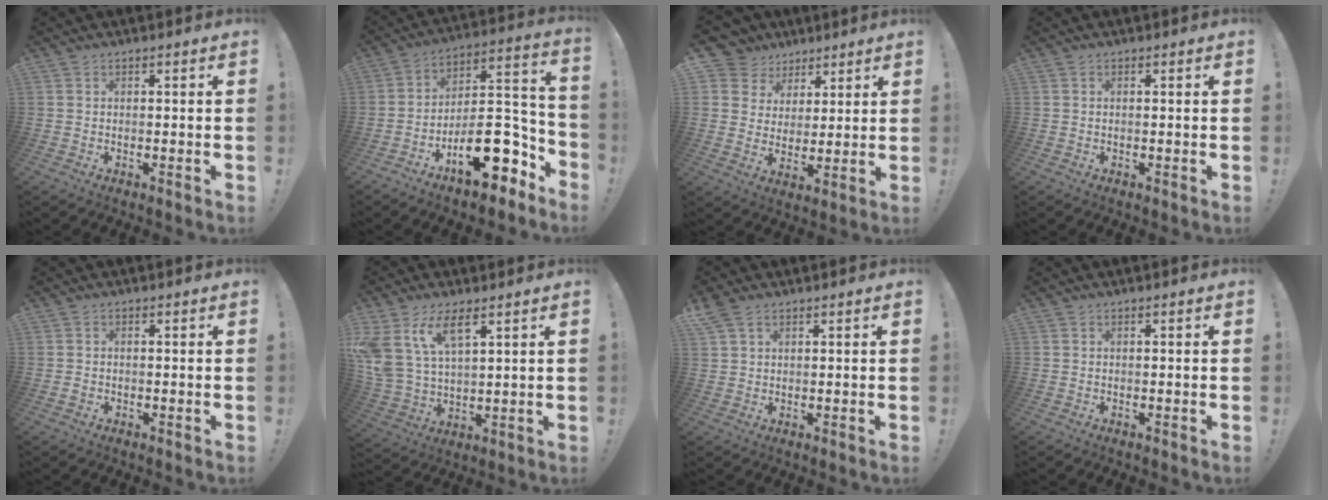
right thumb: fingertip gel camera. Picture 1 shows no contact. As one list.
[{"total": 20.0, "force": [-10.1, 9.9, 14.2], "torque": [-0.183, 0.067, -0.151]}, {"total": 8.8, "force": [5.0, 7.1, 1.5], "torque": [-0.035, -0.035, 0.106]}, {"total": 0.0}, {"total": 1.1, "force": [-0.4, 0.8, 0.5], "torque": [-0.015, 0.006, -0.006]}, {"total": 12.6, "force": [7.5, 6.2, 7.9], "torque": [-0.181, -0.036, 0.141]}, {"total": 3.8, "force": [2.5, 2.3, 1.8], "torque": [-0.031, -0.007, 0.048]}, {"total": 0.0}]